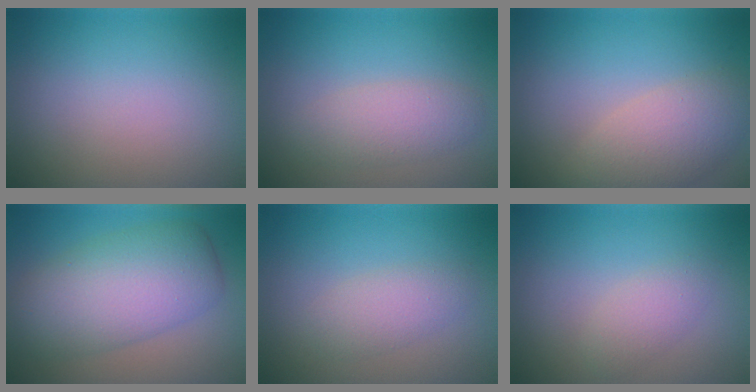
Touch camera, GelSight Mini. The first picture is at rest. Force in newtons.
{"total": 2.8, "press": 2.8, "slide": 0.1}
{"total": 4.9, "press": 4.9, "slide": 0.3}
{"total": 7.7, "press": 7.7, "slide": 0.1}
{"total": 2.3, "press": 2.3, "slide": 0.1}
{"total": 1.9, "press": 1.9, "slide": 0.1}